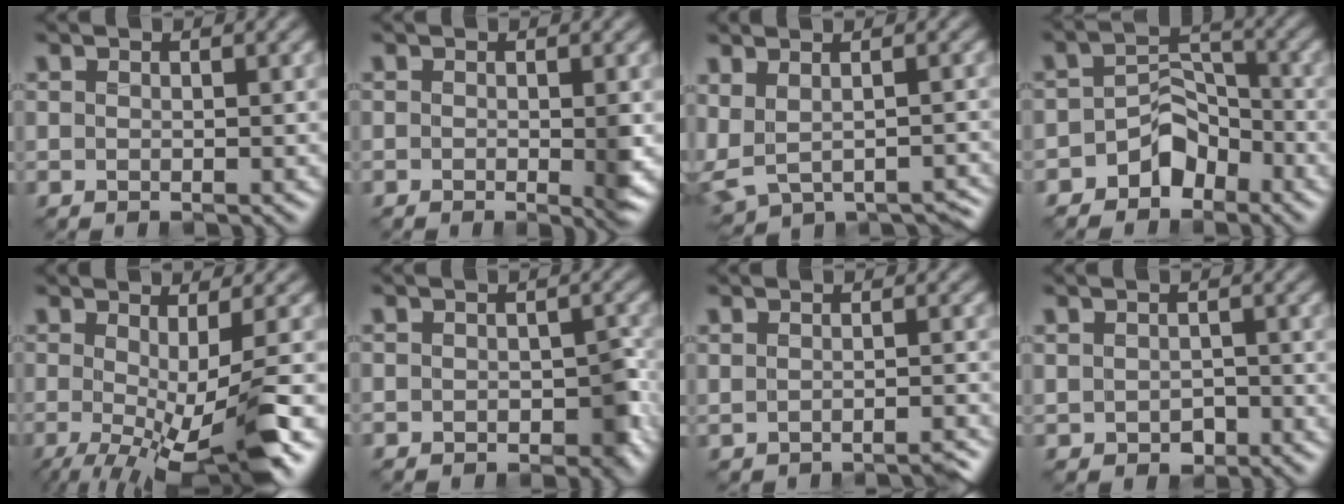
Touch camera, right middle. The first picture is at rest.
{"total": 1.4, "force": [-0.3, 0.4, 1.3], "torque": [-0.022, -0.005, -0.003]}
{"total": 6.0, "force": [-1.6, 3.8, 4.4], "torque": [-0.066, -0.014, 0.011]}
{"total": 4.8, "force": [-3.4, 2.9, 1.7], "torque": [-0.006, 0.008, -0.065]}
{"total": 8.5, "force": [-2.0, 1.9, 8.0], "torque": [-0.127, -0.008, -0.032]}
{"total": 4.2, "force": [-1.4, 2.4, 3.2], "torque": [-0.047, -0.010, -0.022]}
{"total": 1.1, "force": [-0.9, 0.3, 0.6], "torque": [-0.006, -0.005, -0.011]}
{"total": 2.1, "force": [-1.1, 1.4, 1.2], "torque": [-0.021, -0.007, -0.018]}